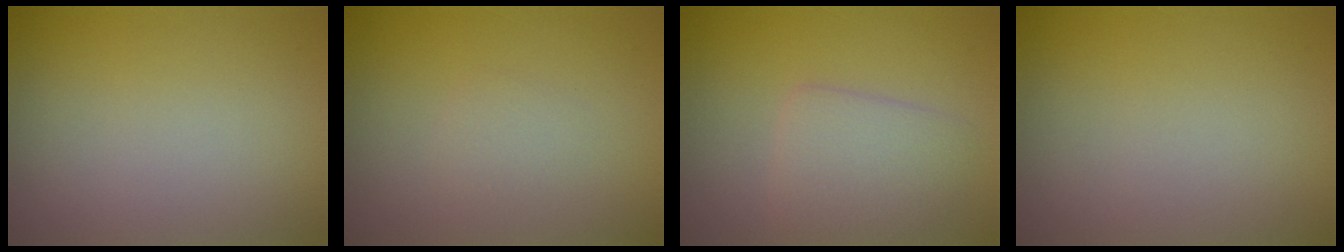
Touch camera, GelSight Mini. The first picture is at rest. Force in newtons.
{"total": 1.0, "press": 1.0, "slide": 0.0}
{"total": 3.3, "press": 3.3, "slide": 0.2}
{"total": 0.0}